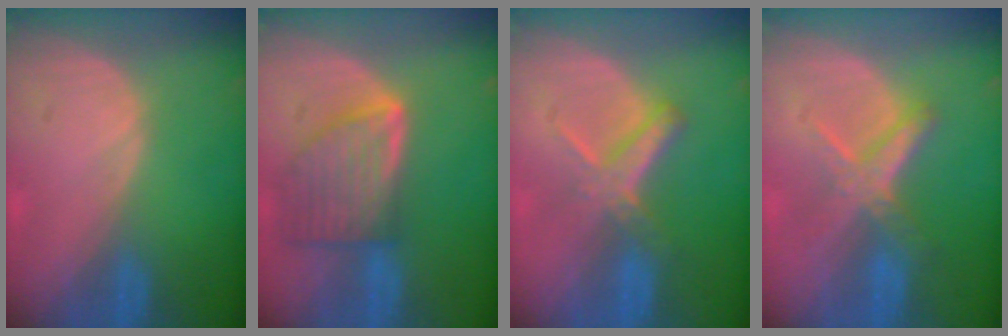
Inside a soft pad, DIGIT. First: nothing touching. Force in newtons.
{"total": 8.1, "press": 7.2, "slide": 3.6}
{"total": 5.6, "press": 5.1, "slide": 2.2}
{"total": 6.2, "press": 5.5, "slide": 2.7}